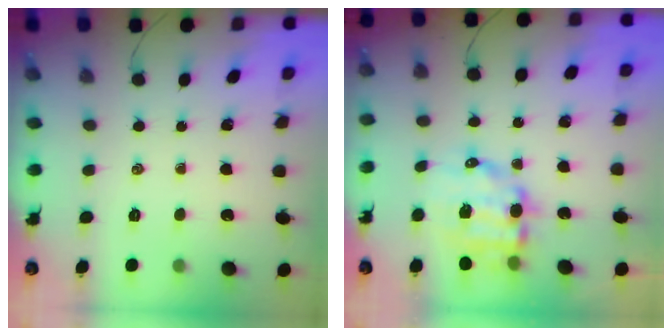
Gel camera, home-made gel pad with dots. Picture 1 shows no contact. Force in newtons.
{"total": 11.0, "press": 10.7, "slide": 2.2}